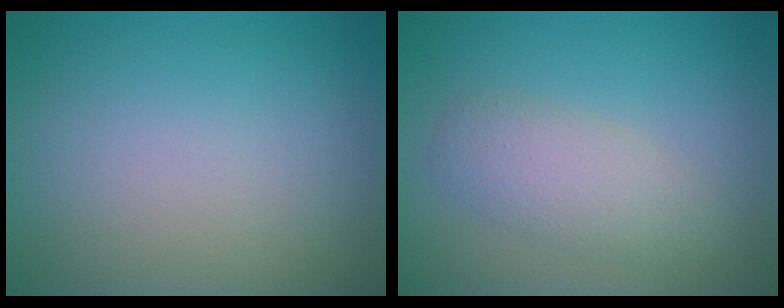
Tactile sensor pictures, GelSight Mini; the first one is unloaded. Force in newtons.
{"total": 3.0, "press": 3.0, "slide": 0.3}